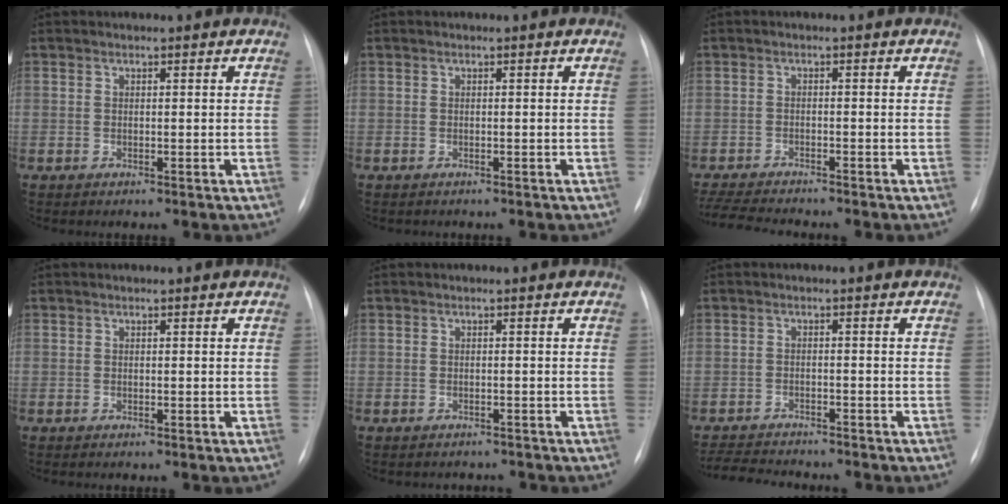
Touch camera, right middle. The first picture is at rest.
{"total": 0.6, "force": [-0.6, 0.3, 0.1], "torque": [-0.008, 0.001, -0.009]}
{"total": 7.1, "force": [-6.7, 0.1, 2.4], "torque": [-0.042, -0.016, -0.111]}
{"total": 0.0}
{"total": 3.1, "force": [-2.8, 1.2, 0.1], "torque": [0.002, 0.001, -0.034]}
{"total": 8.2, "force": [-7.8, 1.1, 2.5], "torque": [-0.041, -0.008, -0.119]}